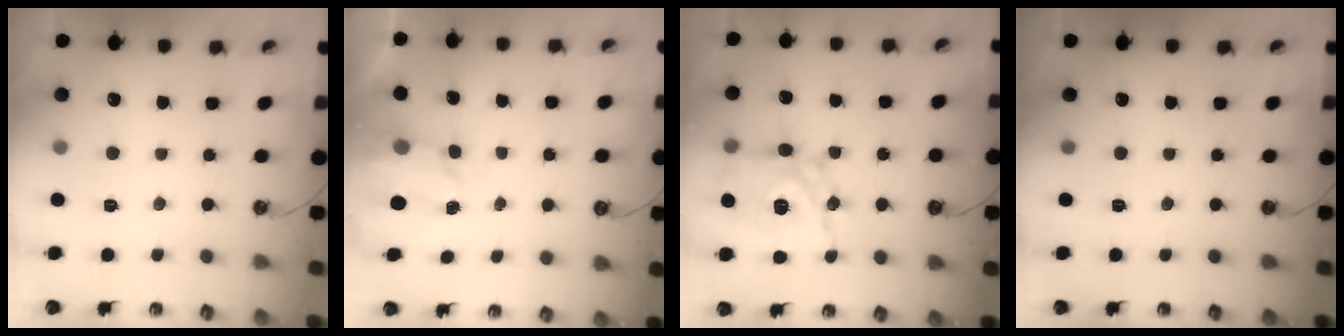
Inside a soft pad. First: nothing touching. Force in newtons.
{"total": 2.7, "press": 2.6, "slide": 0.4}
{"total": 14.3, "press": 14.2, "slide": 1.2}
{"total": 0.0}